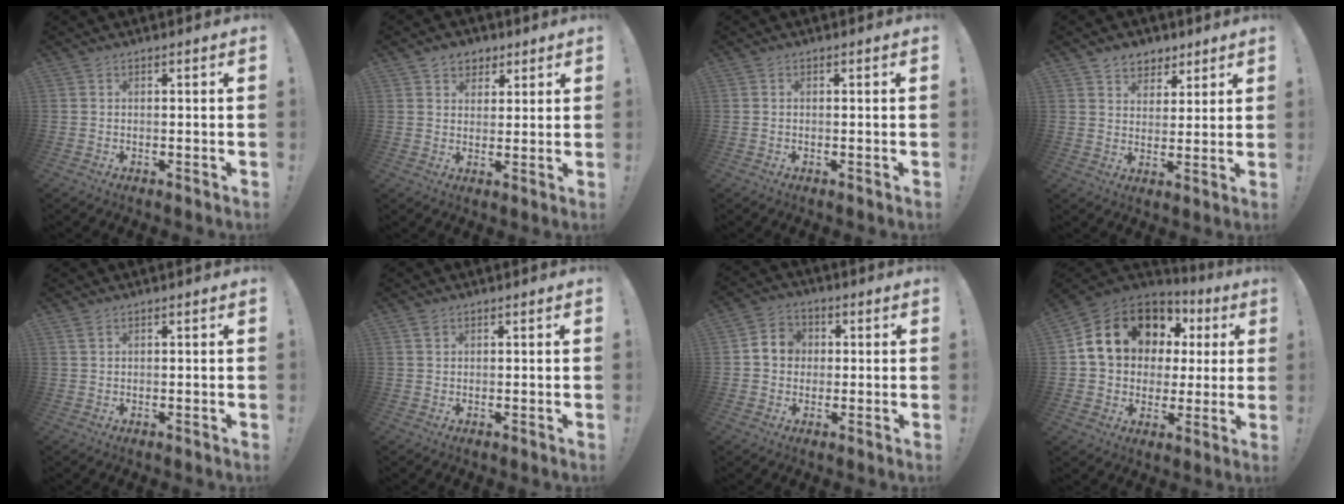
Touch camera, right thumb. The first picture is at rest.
{"total": 5.7, "force": [3.1, 4.7, 1.0], "torque": [-0.003, -0.019, 0.058]}
{"total": 0.0}
{"total": 6.9, "force": [4.5, 5.2, 0.8], "torque": [-0.007, -0.032, 0.089]}
{"total": 1.5, "force": [1.0, 0.6, 0.9], "torque": [-0.014, -0.002, 0.017]}
{"total": 1.3, "force": [0.8, 0.9, 0.4], "torque": [0.003, -0.004, 0.013]}
{"total": 7.0, "force": [0.9, 6.4, 2.9], "torque": [-0.045, 0.010, 0.021]}
{"total": 17.9, "force": [7.6, 13.4, 9.0], "torque": [-0.147, -0.028, 0.163]}